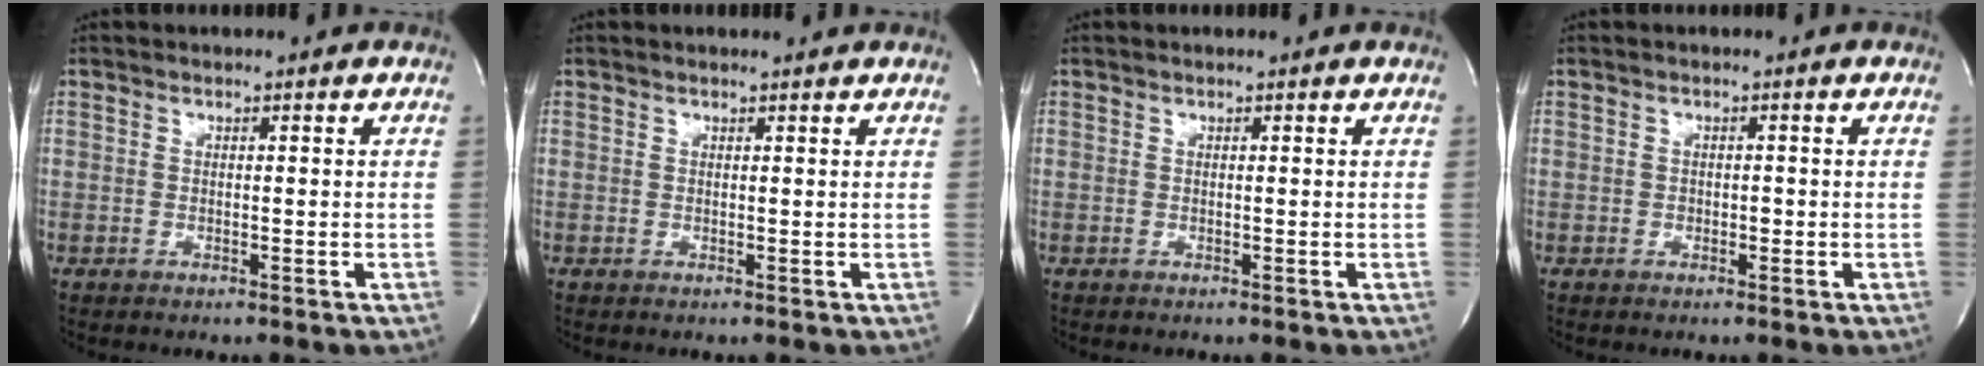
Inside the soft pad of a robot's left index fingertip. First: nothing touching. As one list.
[{"total": 1.3, "force": [1.3, -0.1, 0.1], "torque": [-0.007, -0.002, 0.016]}, {"total": 0.9, "force": [0.9, 0.1, 0.1], "torque": [-0.007, 0.004, 0.008]}, {"total": 0.7, "force": [-0.3, 0.5, 0.4], "torque": [-0.002, -0.001, -0.008]}]